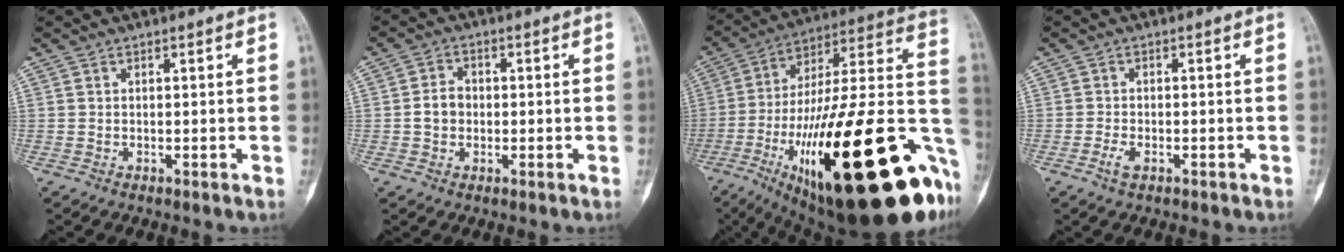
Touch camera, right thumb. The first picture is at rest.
{"total": 3.8, "force": [-0.4, 3.1, 2.1], "torque": [-0.032, 0.013, -0.009]}
{"total": 44.7, "force": [-15.1, 13.7, 39.8], "torque": [-0.531, 0.055, -0.230]}
{"total": 2.0, "force": [-1.1, 1.0, 1.3], "torque": [-0.033, 0.005, -0.021]}